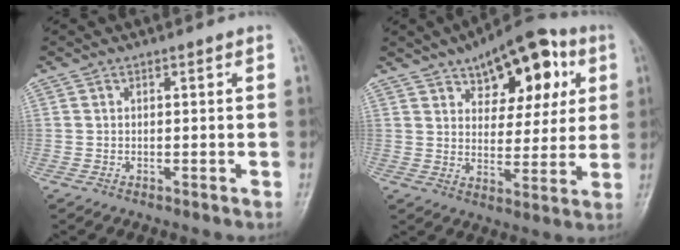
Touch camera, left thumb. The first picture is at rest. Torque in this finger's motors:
{"motor_torque": [0.15, 0.27, 0.23, -0.27, 0.11]}